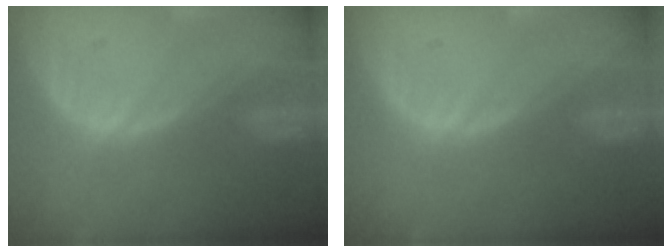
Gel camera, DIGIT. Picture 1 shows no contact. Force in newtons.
{"total": 0.0}